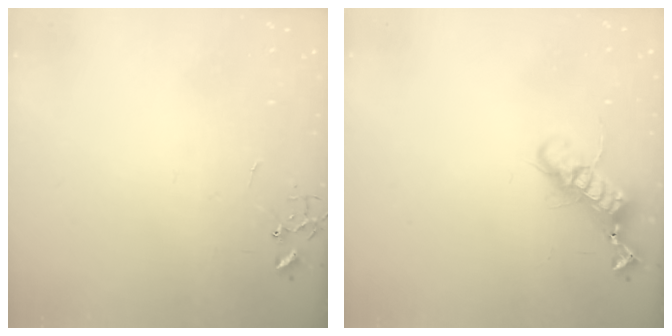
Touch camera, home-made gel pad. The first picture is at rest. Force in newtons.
{"total": 12.7, "press": 12.6, "slide": 1.1}